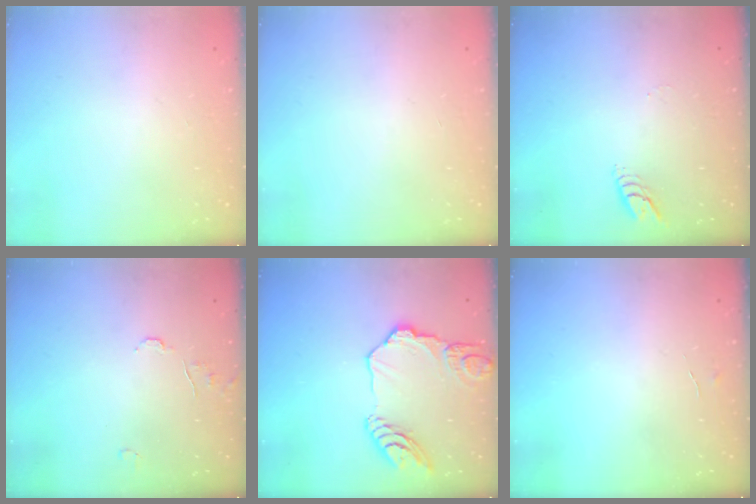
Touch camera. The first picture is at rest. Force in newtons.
{"total": 0.0}
{"total": 3.9, "press": 3.9, "slide": 0.3}
{"total": 5.5, "press": 5.5, "slide": 0.4}
{"total": 14.1, "press": 14.0, "slide": 1.4}
{"total": 3.5, "press": 3.5, "slide": 0.4}